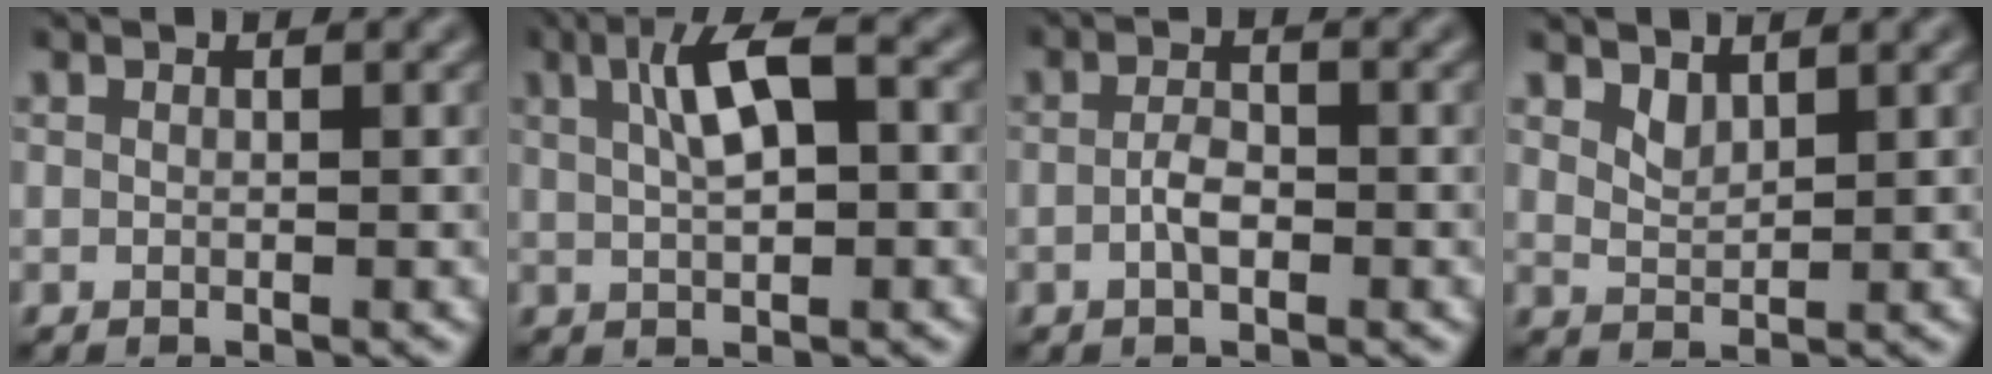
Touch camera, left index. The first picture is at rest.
{"total": 5.1, "force": [1.5, 1.7, 4.5], "torque": [-0.087, 0.007, 0.023]}
{"total": 1.9, "force": [-0.8, 0.8, 1.5], "torque": [-0.036, -0.001, -0.019]}
{"total": 1.4, "force": [1.2, 0.6, 0.5], "torque": [-0.020, -0.010, 0.028]}